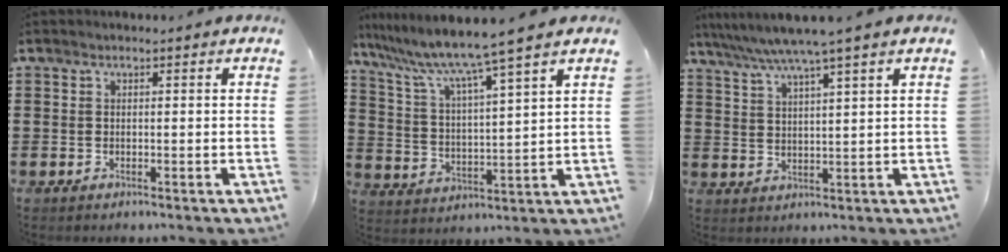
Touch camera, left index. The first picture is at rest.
{"total": 8.1, "force": [6.9, -1.0, 4.3], "torque": [-0.111, -0.050, 0.109]}
{"total": 5.5, "force": [4.4, -0.8, 3.2], "torque": [-0.076, -0.021, 0.073]}